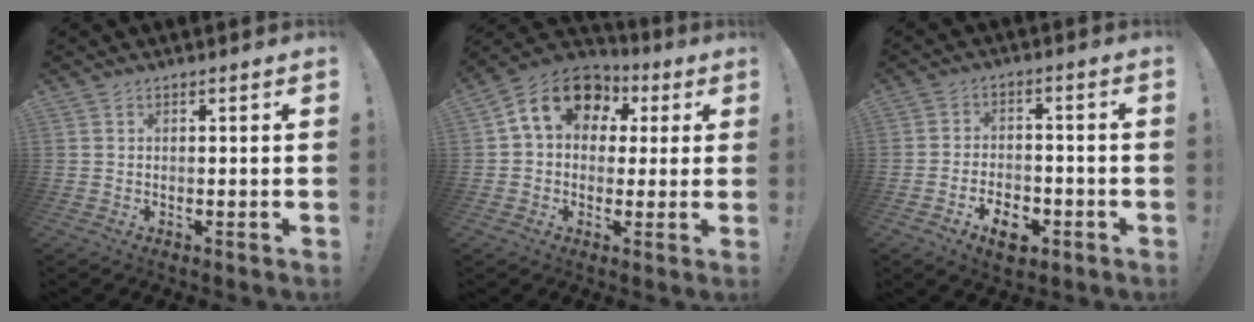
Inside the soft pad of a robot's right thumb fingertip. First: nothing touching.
{"total": 14.6, "force": [5.0, 10.7, 8.6], "torque": [-0.134, 0.000, 0.094]}
{"total": 8.6, "force": [-5.1, 4.9, 5.0], "torque": [-0.074, 0.031, -0.088]}